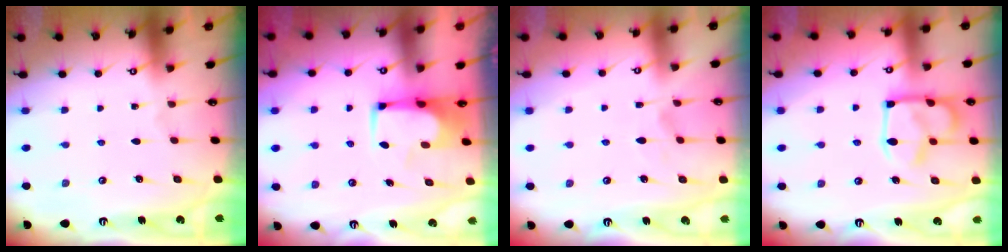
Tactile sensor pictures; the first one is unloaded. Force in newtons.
{"total": 0.6, "press": 0.3, "slide": 0.5}
{"total": 2.4, "press": 2.1, "slide": 1.1}
{"total": 16.1, "press": 16.0, "slide": 1.3}